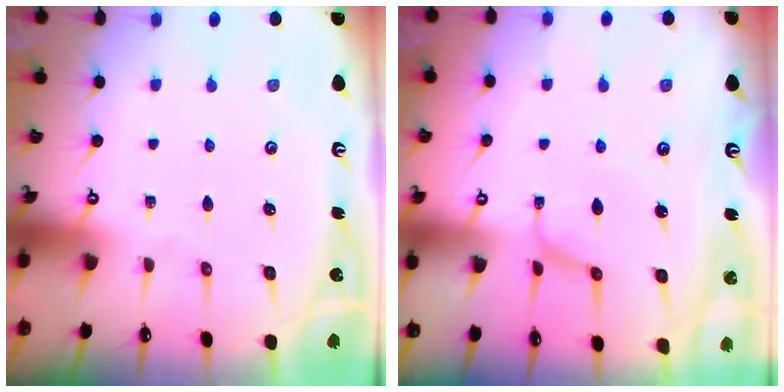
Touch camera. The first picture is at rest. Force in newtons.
{"total": 1.1, "press": 1.0, "slide": 0.4}